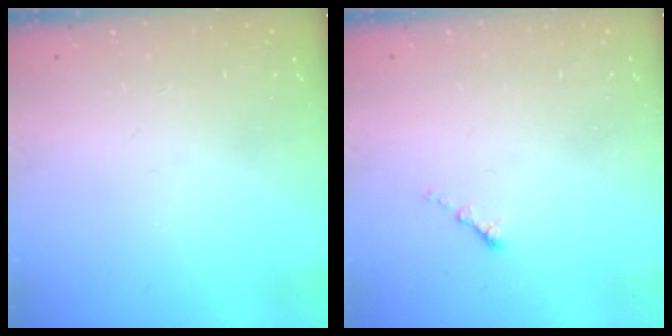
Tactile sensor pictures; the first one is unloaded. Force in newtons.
{"total": 1.1, "press": 1.0, "slide": 0.5}